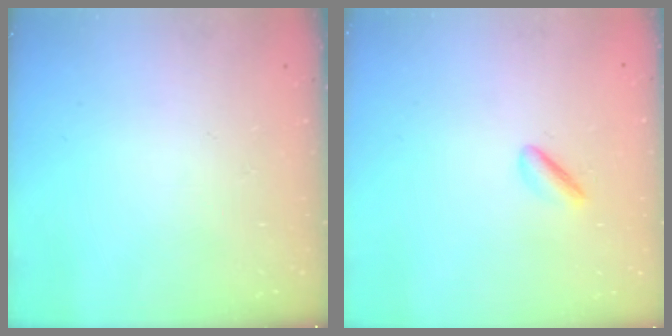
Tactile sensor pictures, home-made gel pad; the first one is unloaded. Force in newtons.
{"total": 2.4, "press": 2.2, "slide": 1.0}